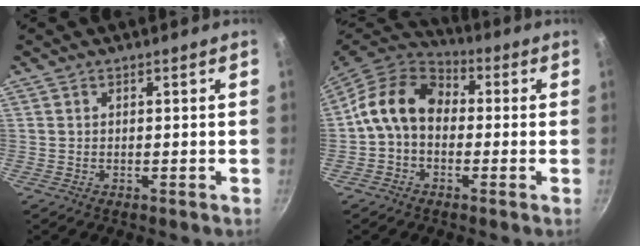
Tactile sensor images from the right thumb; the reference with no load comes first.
{"total": 12.0, "force": [0.0, 9.2, 7.8], "torque": [-0.117, 0.036, -0.023]}